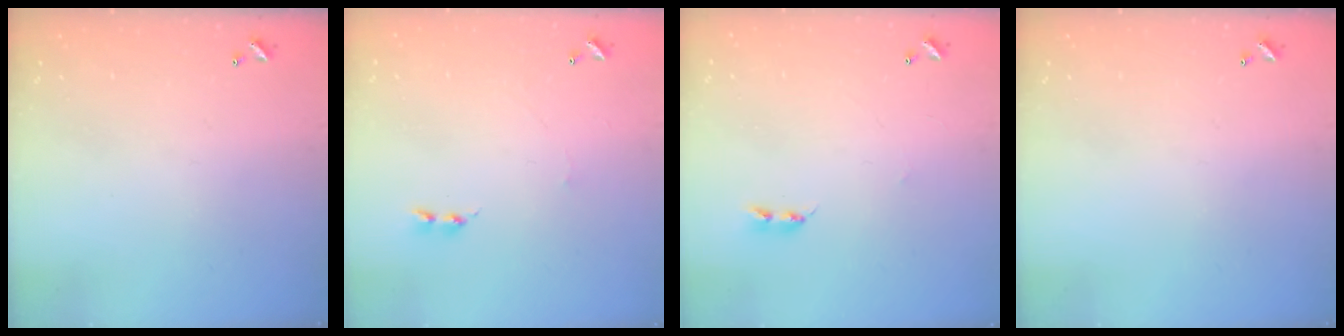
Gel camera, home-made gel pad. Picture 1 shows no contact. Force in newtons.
{"total": 0.8, "press": 0.7, "slide": 0.5}
{"total": 2.2, "press": 2.2, "slide": 0.4}
{"total": 0.0}